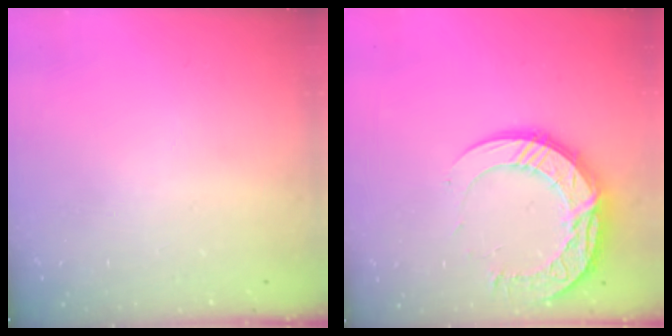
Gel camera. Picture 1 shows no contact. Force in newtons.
{"total": 17.2, "press": 17.2, "slide": 0.7}